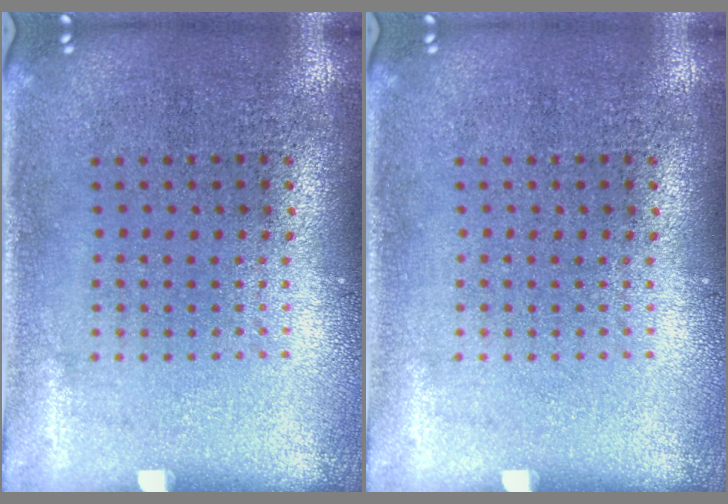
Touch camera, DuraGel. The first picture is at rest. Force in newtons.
{"total": 0.0}